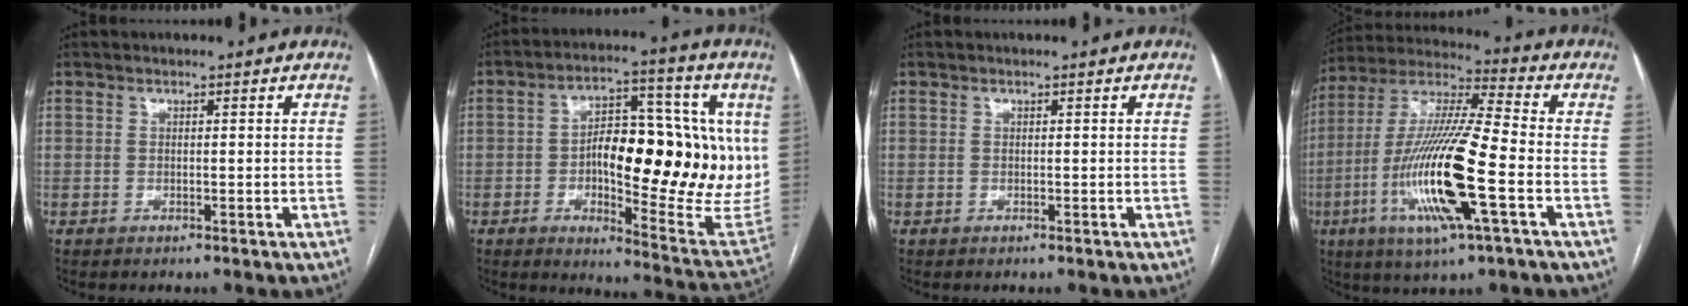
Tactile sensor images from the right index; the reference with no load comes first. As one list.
[{"total": 22.1, "force": [1.3, 7.4, 20.8], "torque": [-0.257, 0.021, 0.026]}, {"total": 0.0}, {"total": 19.0, "force": [-5.5, 1.4, 18.1], "torque": [-0.374, -0.015, -0.102]}]